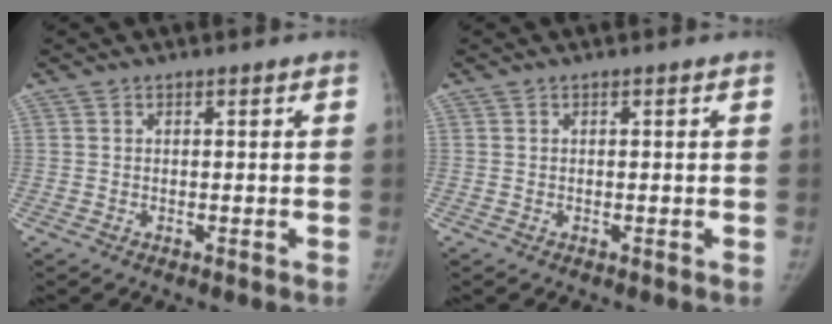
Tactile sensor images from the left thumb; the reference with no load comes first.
{"total": 0.0}